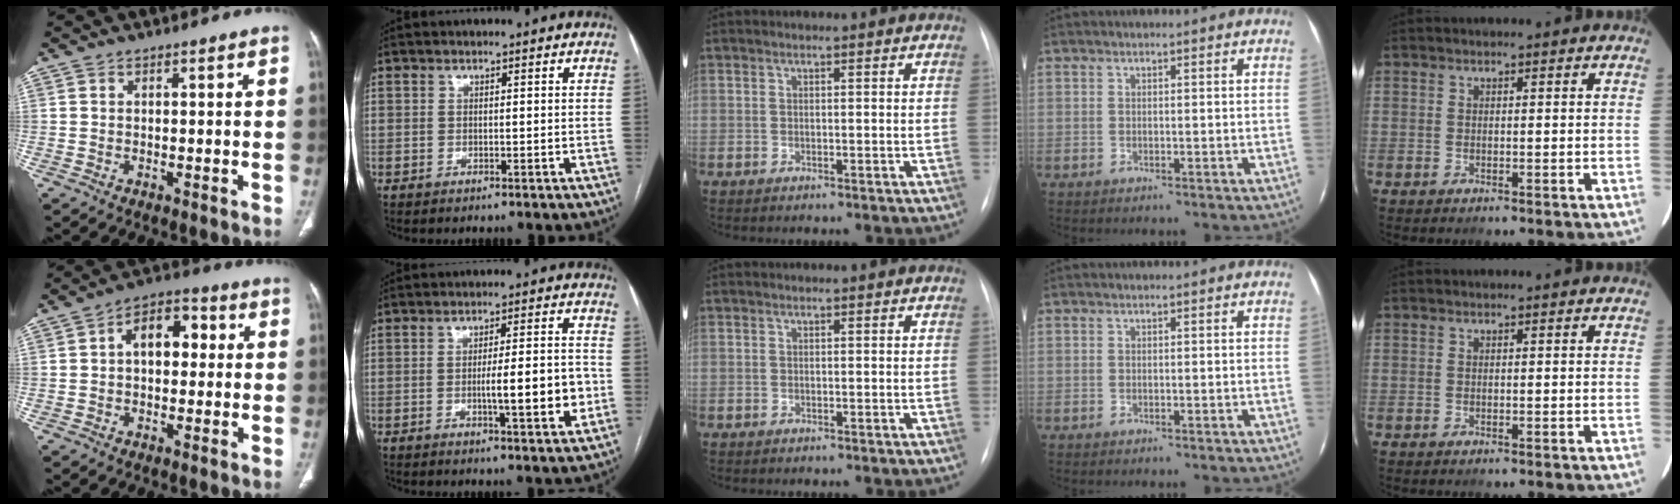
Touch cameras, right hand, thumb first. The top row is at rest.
{"thumb": {"total": 9.0, "force": [1.2, 5.7, 6.8], "torque": [-0.079, 0.026, 0.011]}, "index": {"total": 8.8, "force": [-1.9, 1.1, 8.6], "torque": [-0.128, 0.002, -0.025]}}